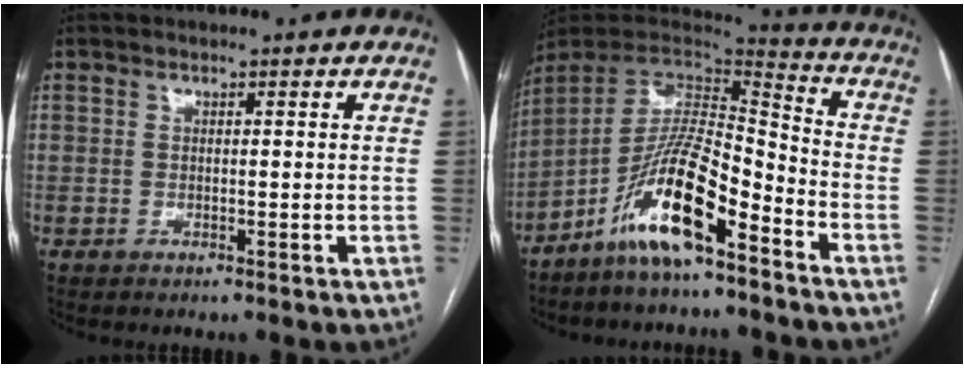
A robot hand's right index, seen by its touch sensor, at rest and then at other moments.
{"total": 14.2, "force": [-8.5, 2.8, 11.0], "torque": [-0.207, 0.007, -0.155]}